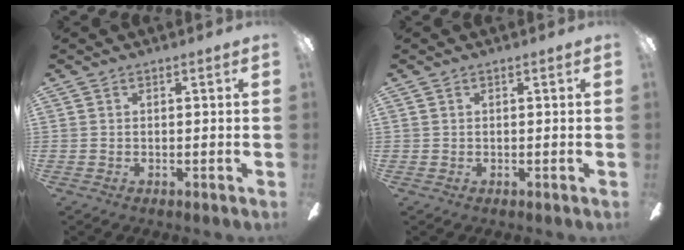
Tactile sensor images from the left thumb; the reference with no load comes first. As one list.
[{"total": 0.0}]